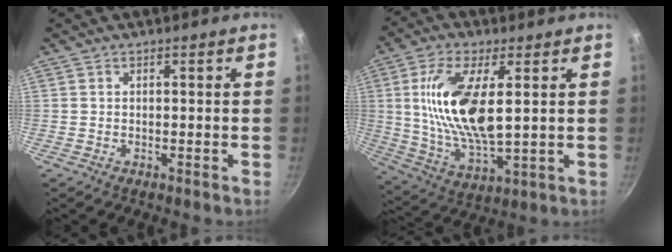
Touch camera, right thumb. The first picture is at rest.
{"total": 16.7, "force": [3.2, 6.8, 14.9], "torque": [-0.287, -0.015, 0.065]}